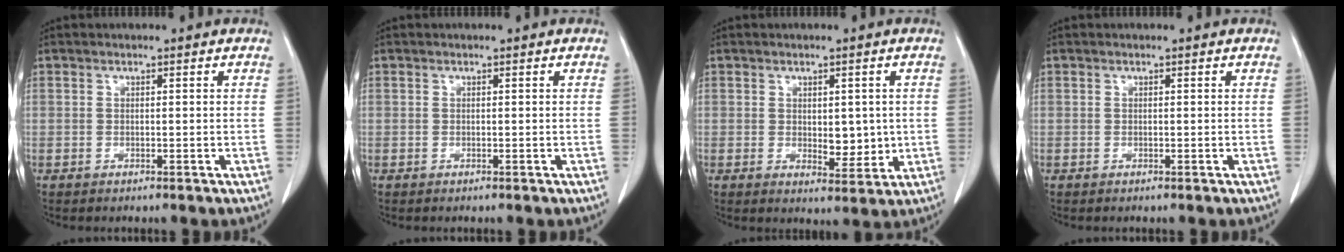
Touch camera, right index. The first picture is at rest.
{"total": 0.0}
{"total": 4.5, "force": [0.2, 2.4, 3.8], "torque": [-0.049, -0.008, 0.015]}
{"total": 0.0}